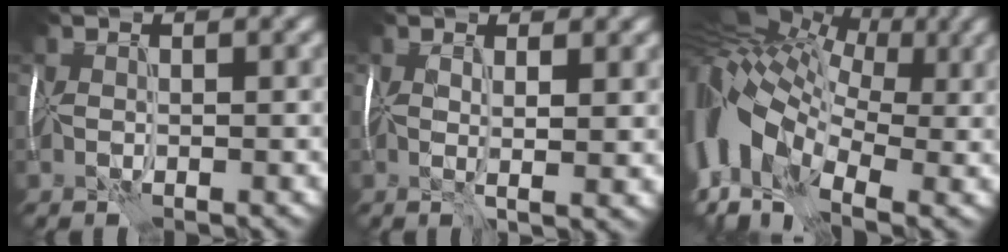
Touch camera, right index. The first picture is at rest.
{"total": 2.8, "force": [0.5, 0.6, 2.7], "torque": [-0.044, -0.003, 0.012]}
{"total": 14.2, "force": [1.3, 8.7, 11.1], "torque": [-0.222, 0.006, 0.036]}